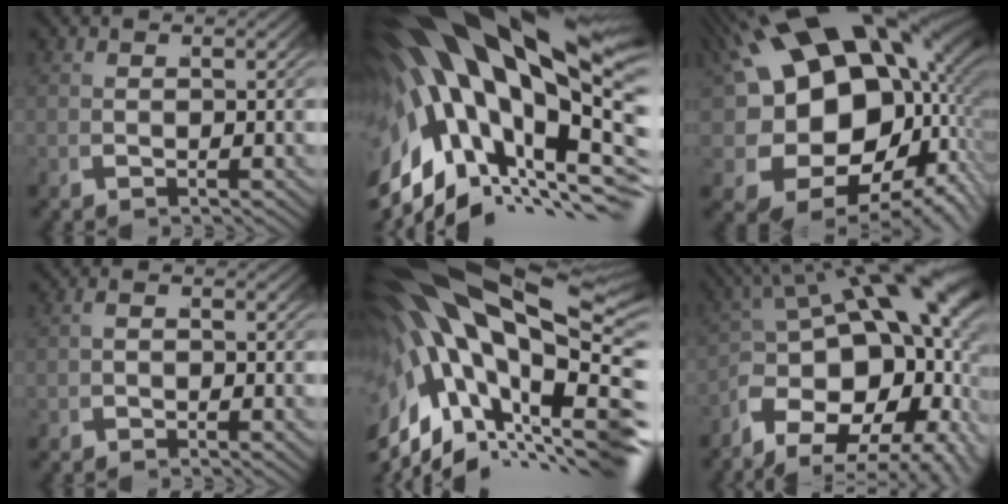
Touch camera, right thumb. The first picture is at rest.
{"total": 21.2, "force": [0.5, 12.8, 16.9], "torque": [-0.307, -0.039, 0.043]}
{"total": 24.3, "force": [1.7, 17.2, 17.1], "torque": [-0.327, -0.060, 0.056]}
{"total": 0.5, "force": [-0.1, -0.5, 0.1], "torque": [0.001, -0.001, 0.003]}
{"total": 19.3, "force": [-1.4, 11.7, 15.3], "torque": [-0.309, -0.059, 0.025]}
{"total": 17.7, "force": [1.0, 10.4, 14.3], "torque": [-0.230, -0.022, 0.033]}